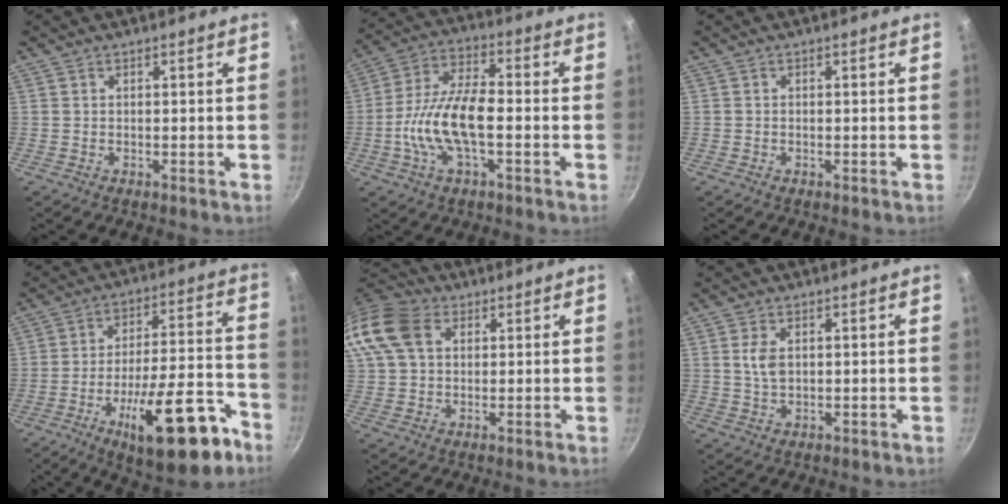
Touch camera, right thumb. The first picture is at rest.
{"total": 18.3, "force": [-3.1, 9.1, 15.5], "torque": [-0.276, 0.042, -0.077]}
{"total": 0.0}
{"total": 20.8, "force": [-10.9, 6.9, 16.3], "torque": [-0.209, 0.061, -0.156]}
{"total": 14.3, "force": [4.4, 10.4, 8.7], "torque": [-0.180, 0.020, 0.069]}
{"total": 3.9, "force": [0.9, 2.3, 3.0], "torque": [-0.053, -0.002, 0.018]}